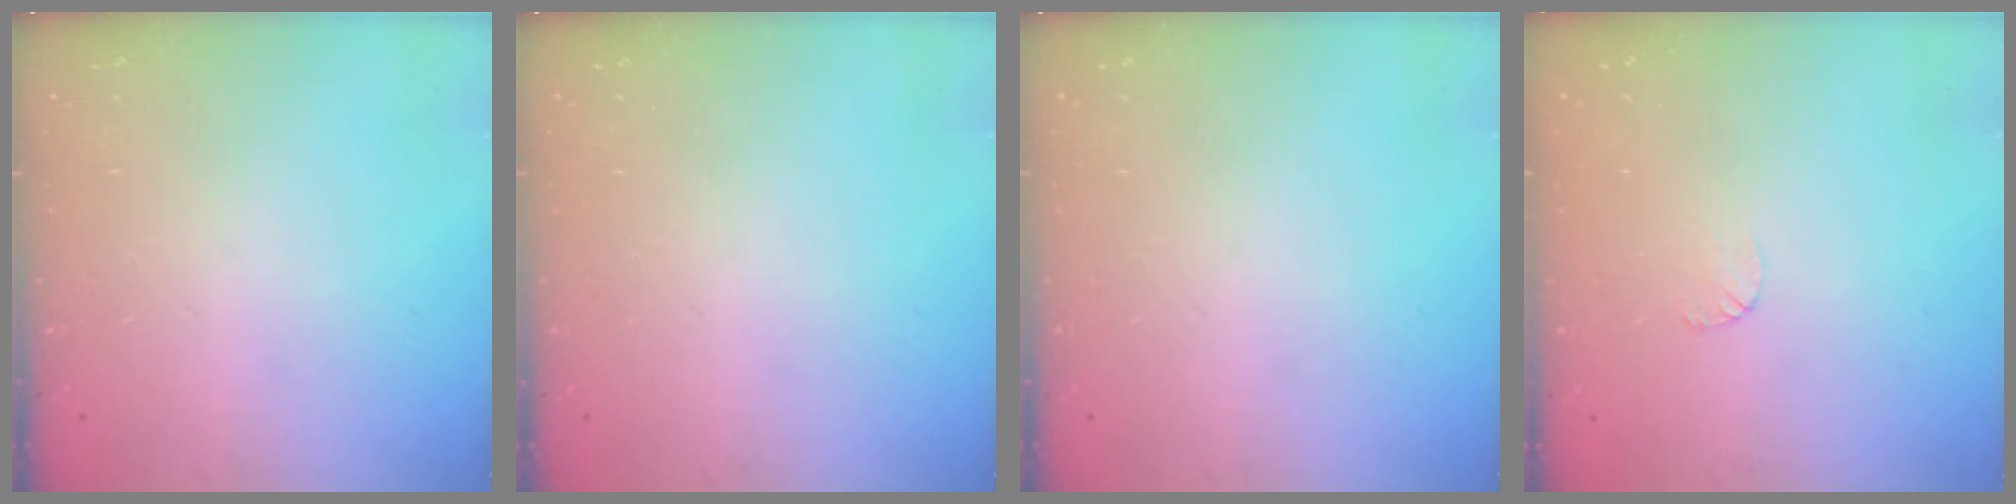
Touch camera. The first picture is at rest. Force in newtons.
{"total": 0.0}
{"total": 0.0}
{"total": 3.5, "press": 3.5, "slide": 0.4}